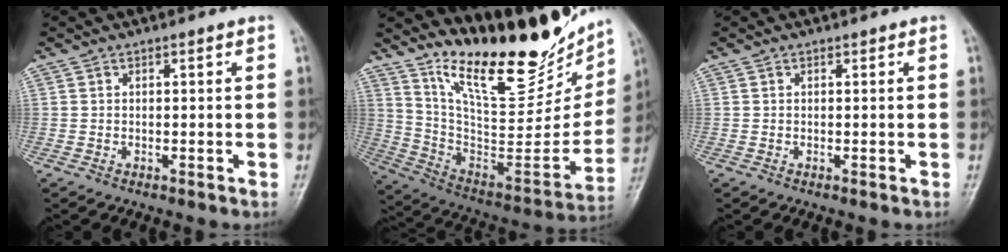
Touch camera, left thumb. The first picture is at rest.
{"total": 26.6, "force": [20.2, 8.6, 15.0], "torque": [-0.185, -0.113, 0.323]}
{"total": 0.0}